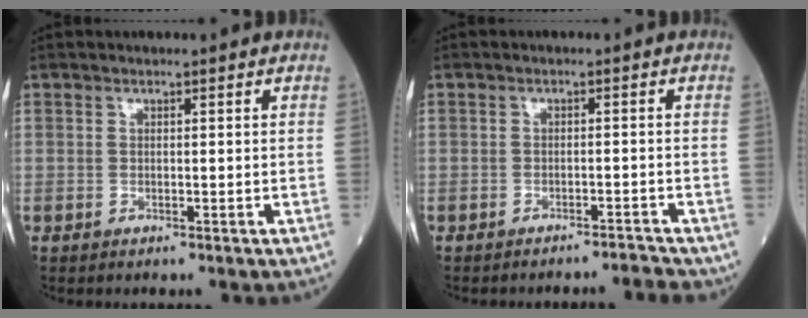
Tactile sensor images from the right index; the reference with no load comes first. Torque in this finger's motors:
{"motor_torque": [-0.11, -0.29, -0.09, -0.09]}